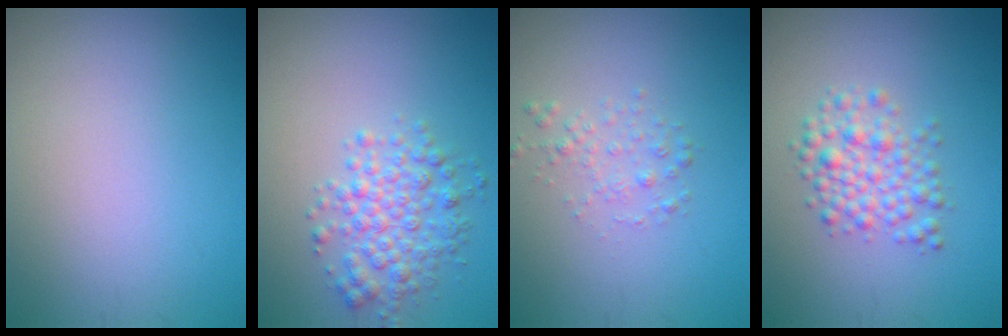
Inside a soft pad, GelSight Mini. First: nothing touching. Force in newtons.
{"total": 3.6, "press": 3.6, "slide": 0.0}
{"total": 1.4, "press": 1.4, "slide": 0.1}
{"total": 3.2, "press": 3.2, "slide": 0.1}